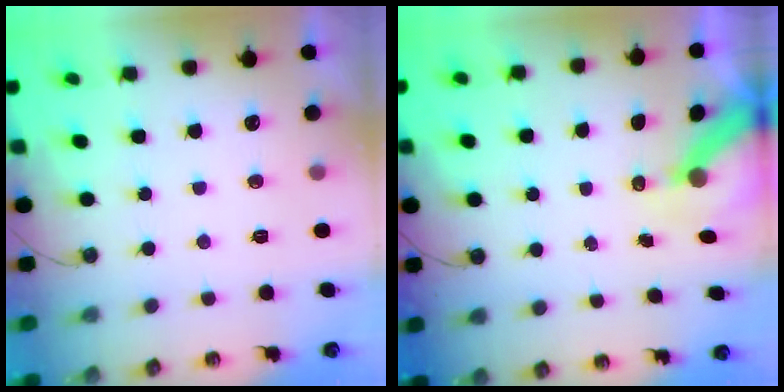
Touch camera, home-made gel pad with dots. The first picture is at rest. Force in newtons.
{"total": 7.1, "press": 7.1, "slide": 0.9}